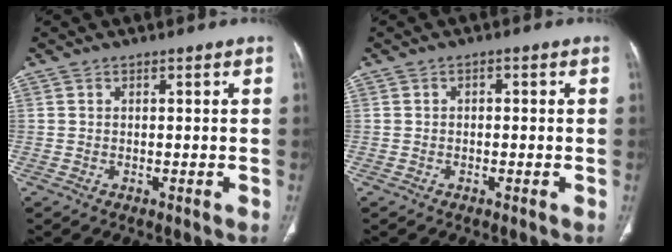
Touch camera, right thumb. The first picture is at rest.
{"total": 0.9, "force": [-0.1, 0.7, 0.6], "torque": [-0.004, 0.004, -0.006]}